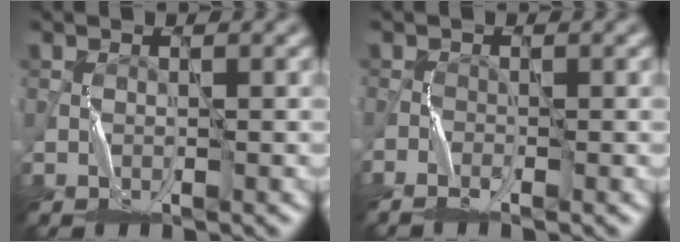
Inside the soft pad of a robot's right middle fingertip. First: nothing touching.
{"total": 1.3, "force": [-1.2, 0.2, 0.4], "torque": [-0.011, -0.006, -0.029]}